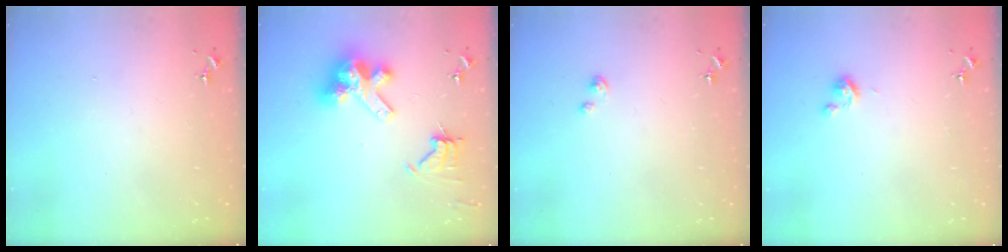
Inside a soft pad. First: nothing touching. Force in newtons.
{"total": 14.8, "press": 14.7, "slide": 1.8}
{"total": 2.8, "press": 2.8, "slide": 0.3}
{"total": 3.8, "press": 3.8, "slide": 0.3}